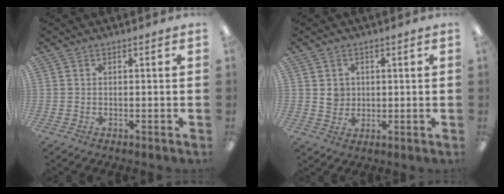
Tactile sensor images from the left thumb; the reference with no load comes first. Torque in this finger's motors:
{"motor_torque": [0.63, 0.58, 0.37, -0.58, -0.02]}